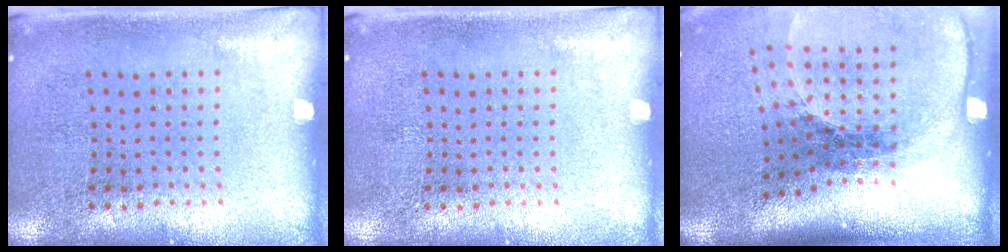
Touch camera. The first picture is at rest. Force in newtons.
{"total": 0.0}
{"total": 2.6, "press": 1.8, "slide": 1.8}